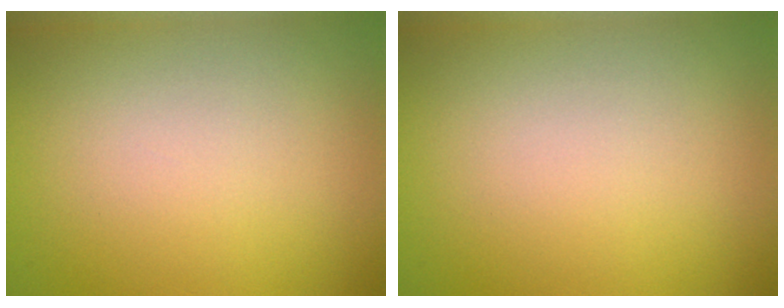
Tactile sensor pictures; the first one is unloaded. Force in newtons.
{"total": 0.0}